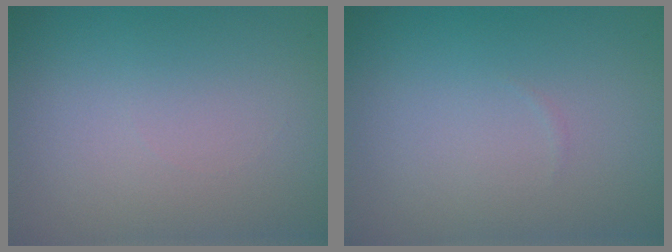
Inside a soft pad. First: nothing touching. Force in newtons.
{"total": 0.0}